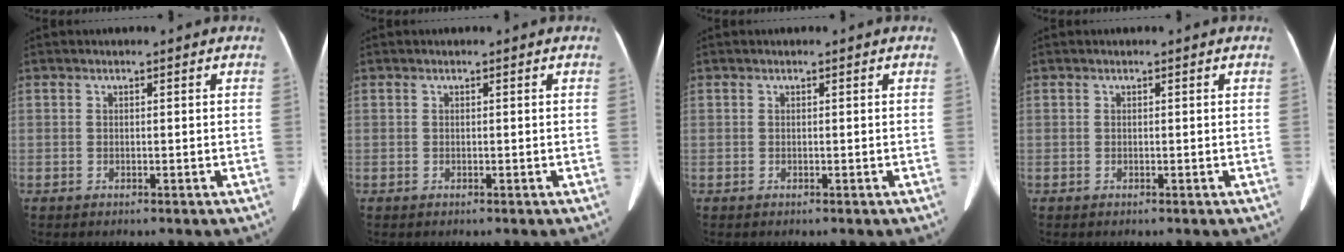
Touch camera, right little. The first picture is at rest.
{"total": 0.0}
{"total": 0.0}
{"total": 0.0}